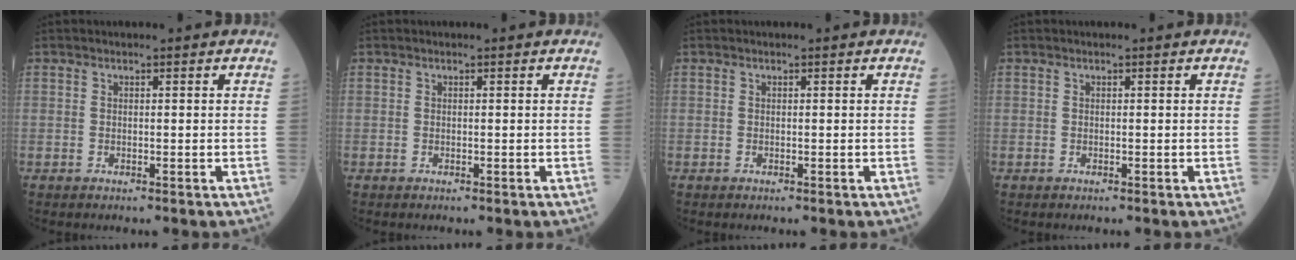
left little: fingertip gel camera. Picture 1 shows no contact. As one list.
[{"total": 0.0}, {"total": 0.0}, {"total": 0.0}]